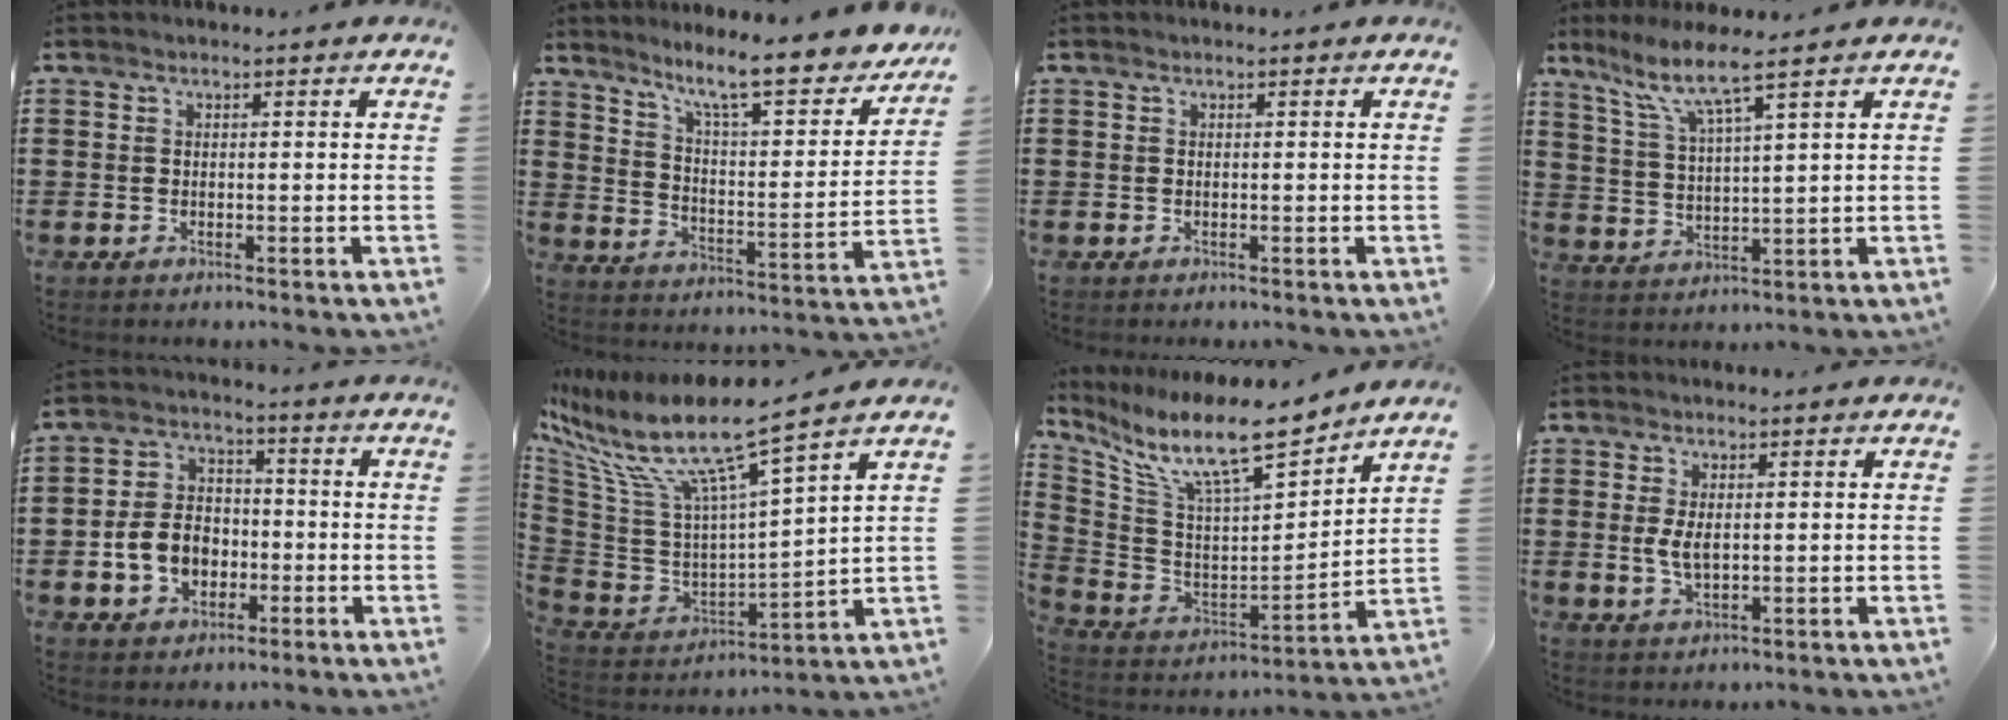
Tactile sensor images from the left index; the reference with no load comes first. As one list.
[{"total": 9.8, "force": [8.2, 0.4, 5.4], "torque": [-0.109, -0.061, 0.131]}, {"total": 0.0}, {"total": 7.0, "force": [4.9, 0.3, 5.0], "torque": [-0.115, -0.018, 0.081]}, {"total": 7.3, "force": [-2.0, 5.8, 4.1], "torque": [-0.092, 0.010, -0.042]}, {"total": 12.4, "force": [8.0, 1.1, 9.4], "torque": [-0.208, -0.059, 0.126]}, {"total": 12.6, "force": [9.6, 2.1, 7.9], "torque": [-0.179, -0.062, 0.161]}, {"total": 3.3, "force": [0.3, 1.5, 2.9], "torque": [-0.066, 0.002, 0.003]}]